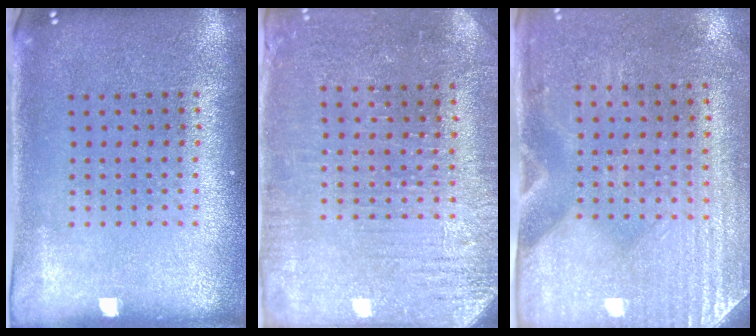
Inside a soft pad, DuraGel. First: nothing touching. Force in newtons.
{"total": 3.0, "press": 2.9, "slide": 0.7}
{"total": 2.9, "press": 2.5, "slide": 1.5}